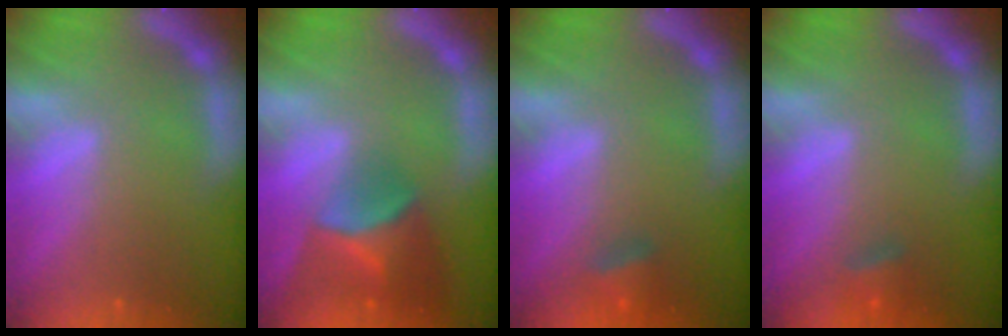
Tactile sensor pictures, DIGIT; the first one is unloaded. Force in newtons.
{"total": 6.5}
{"total": 2.4}
{"total": 1.9}